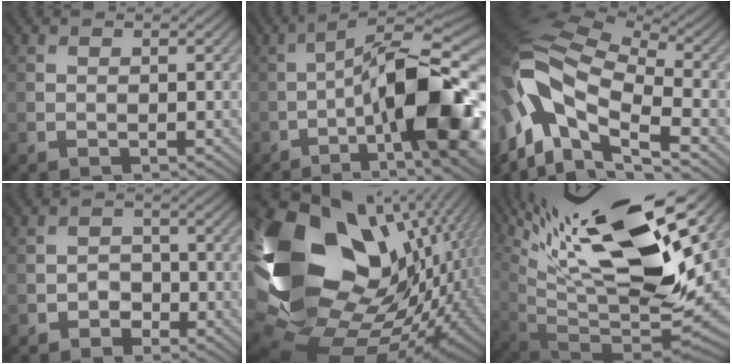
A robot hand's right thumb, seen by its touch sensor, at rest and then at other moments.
{"total": 15.6, "force": [-4.5, 4.6, 14.2], "torque": [-0.223, 0.006, -0.066]}
{"total": 15.7, "force": [-3.9, 8.2, 12.8], "torque": [-0.298, -0.004, -0.071]}
{"total": 1.9, "force": [-1.4, 1.2, 0.1], "torque": [0.002, 0.005, -0.028]}
{"total": 21.1, "force": [0.0, 15.5, 14.2], "torque": [-0.322, -0.056, 0.044]}
{"total": 18.7, "force": [11.1, 5.2, 14.2], "torque": [-0.263, 0.013, 0.188]}